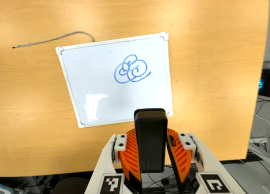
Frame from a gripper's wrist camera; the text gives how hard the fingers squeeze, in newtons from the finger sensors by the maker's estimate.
{"total": 8.9, "left": 7.4, "right": 10.5}